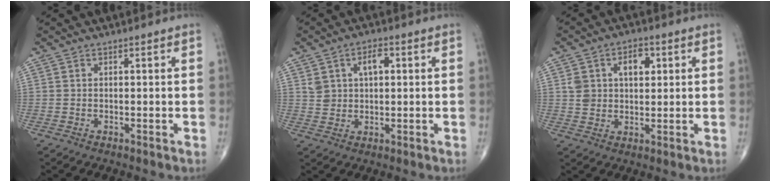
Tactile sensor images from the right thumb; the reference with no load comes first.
{"total": 6.0, "force": [1.9, 3.8, 4.2], "torque": [-0.057, 0.001, 0.034]}
{"total": 7.8, "force": [2.3, 5.3, 5.3], "torque": [-0.064, 0.003, 0.040]}